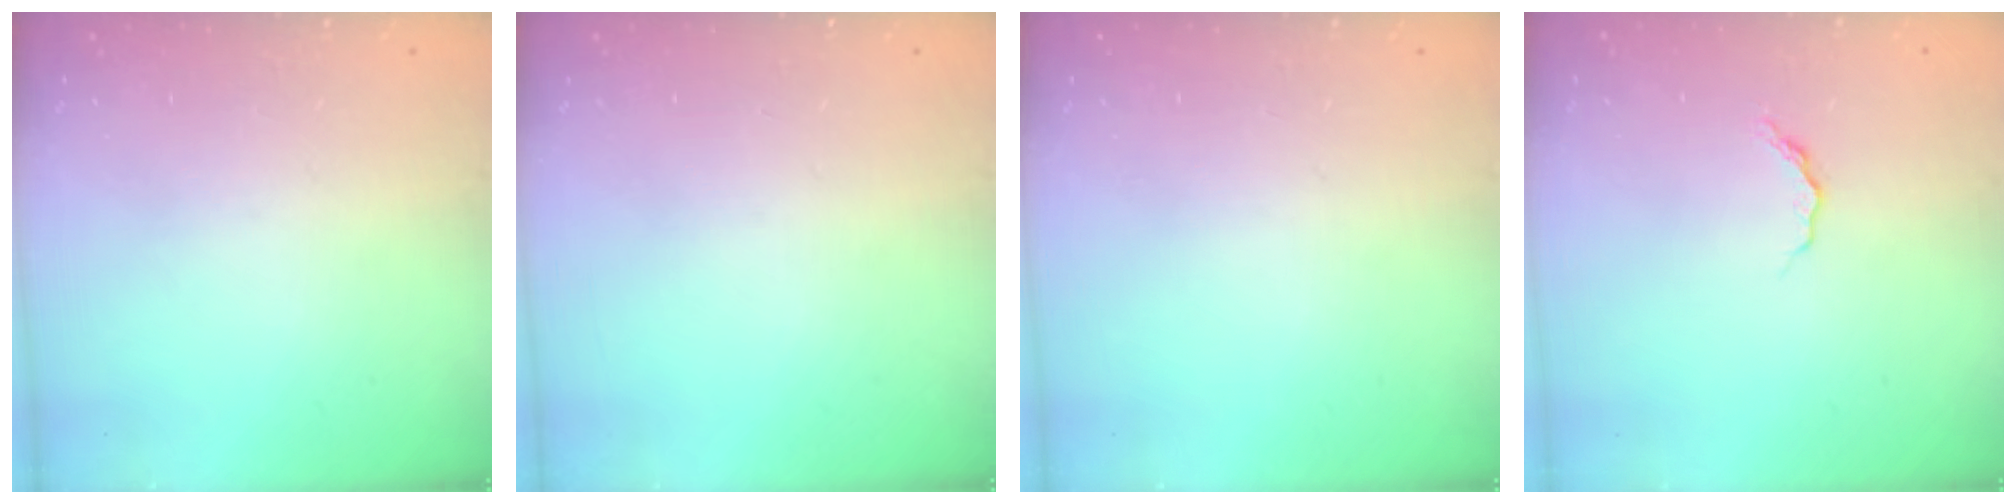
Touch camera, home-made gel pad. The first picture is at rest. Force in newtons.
{"total": 0.0}
{"total": 0.0}
{"total": 5.0, "press": 5.0, "slide": 0.5}